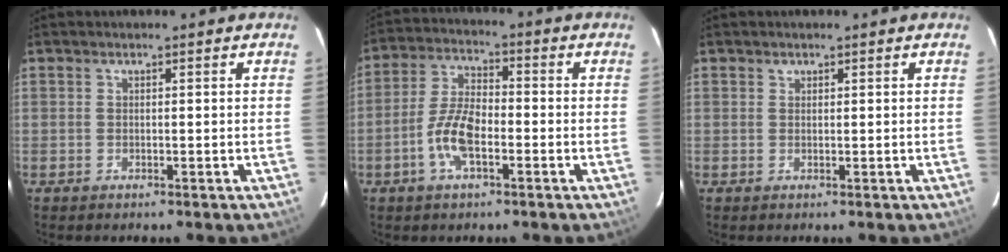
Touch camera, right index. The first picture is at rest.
{"total": 8.4, "force": [-3.2, 3.4, 7.0], "torque": [-0.148, 0.007, -0.062]}
{"total": 0.6, "force": [0.4, 0.5, 0.0], "torque": [0.003, 0.002, 0.006]}